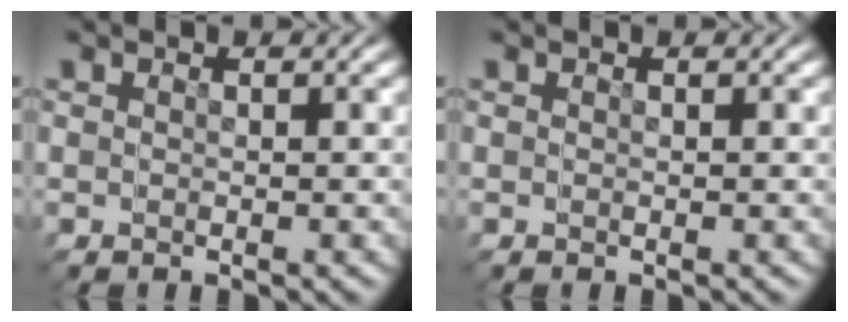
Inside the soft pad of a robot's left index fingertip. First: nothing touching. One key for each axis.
{"total": 0.0}